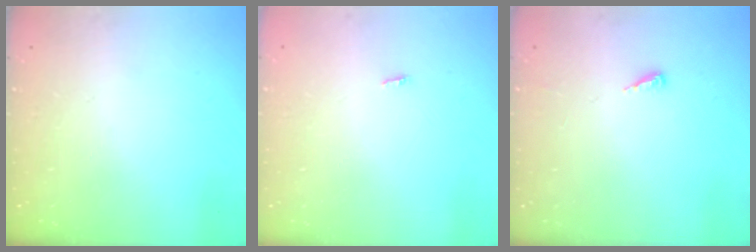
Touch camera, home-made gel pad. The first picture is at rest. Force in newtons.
{"total": 2.8, "press": 1.8, "slide": 2.2}
{"total": 2.8, "press": 2.8, "slide": 0.2}